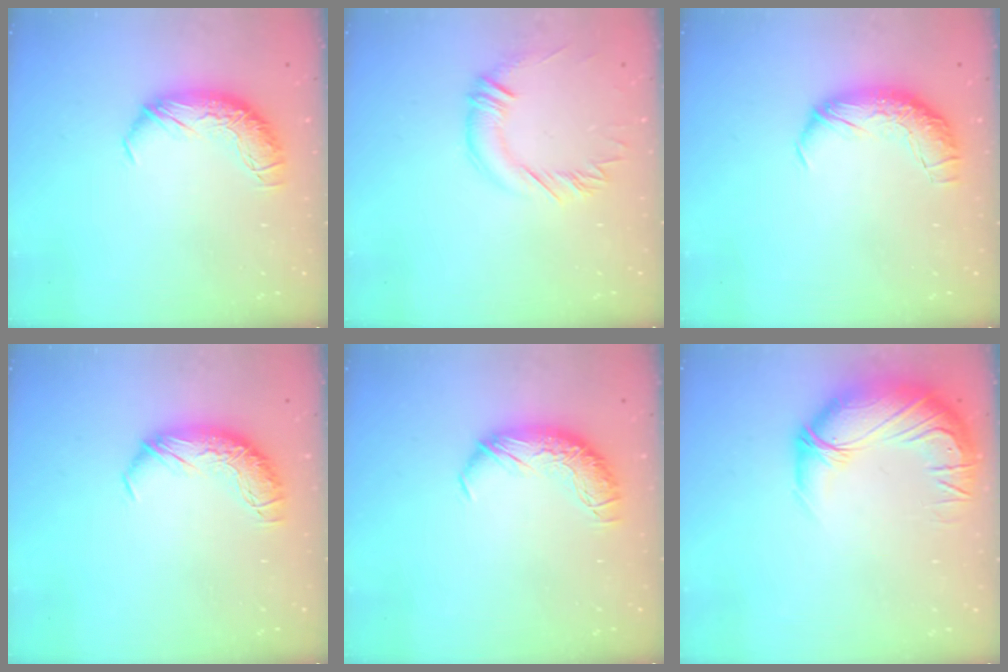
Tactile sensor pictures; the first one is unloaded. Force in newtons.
{"total": 0.9, "press": 0.8, "slide": 0.4}
{"total": 2.4, "press": 1.1, "slide": 2.2}
{"total": 0.0}
{"total": 0.0}
{"total": 3.8, "press": 2.3, "slide": 3.0}